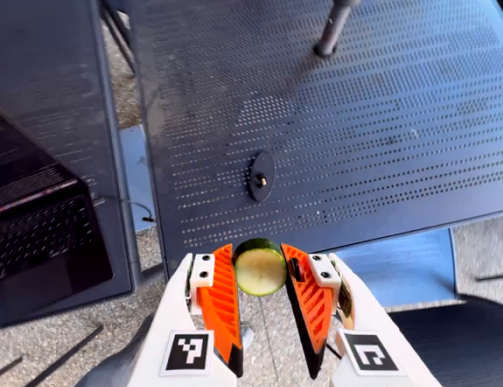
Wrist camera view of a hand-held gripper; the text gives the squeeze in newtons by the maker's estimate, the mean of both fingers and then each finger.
{"total": 10.5, "left": 10.0, "right": 11.0}